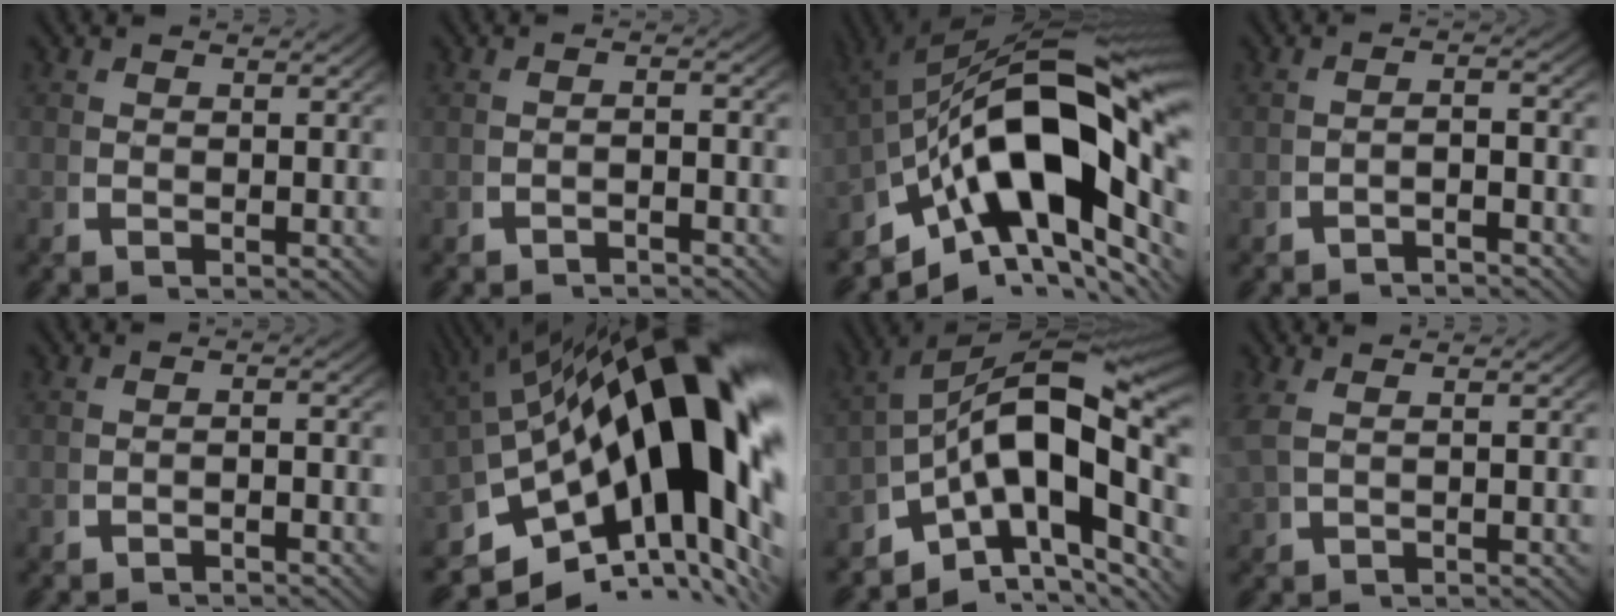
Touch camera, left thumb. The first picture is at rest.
{"total": 1.6, "force": [-1.5, 0.0, 0.5], "torque": [-0.010, -0.002, -0.023]}
{"total": 23.3, "force": [-0.5, 12.4, 19.8], "torque": [-0.299, -0.020, 0.003]}
{"total": 2.2, "force": [-1.9, 0.2, 1.0], "torque": [-0.018, -0.005, -0.028]}
{"total": 1.3, "force": [-1.2, 0.0, 0.4], "torque": [-0.008, -0.001, -0.019]}
{"total": 25.7, "force": [0.9, 13.5, 21.8], "torque": [-0.336, -0.028, 0.026]}
{"total": 18.2, "force": [-1.3, 10.8, 14.6], "torque": [-0.225, -0.035, -0.012]}
{"total": 1.5, "force": [0.8, 0.2, 1.2], "torque": [-0.038, 0.000, 0.027]}